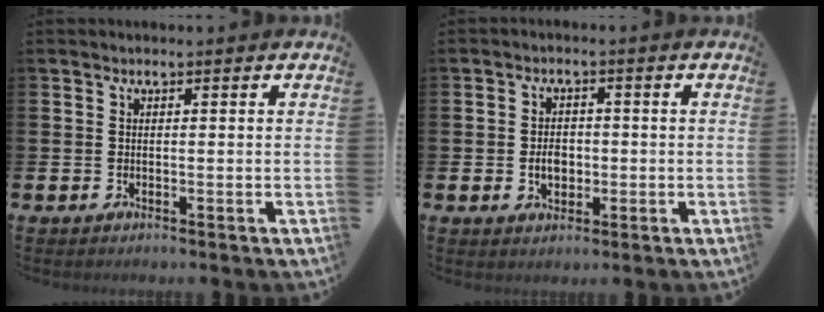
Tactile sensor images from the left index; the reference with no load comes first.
{"total": 3.1, "force": [-0.4, 2.3, 2.0], "torque": [-0.021, -0.002, -0.015]}